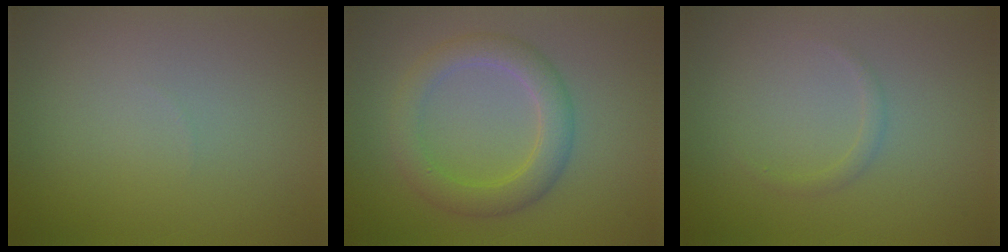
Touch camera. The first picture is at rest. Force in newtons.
{"total": 3.9, "press": 3.9, "slide": 0.2}
{"total": 0.8, "press": 0.8, "slide": 0.1}